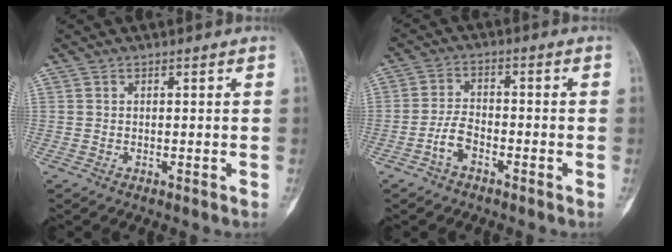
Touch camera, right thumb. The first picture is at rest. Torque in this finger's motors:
{"motor_torque": [-0.45, 0.19, 0.52, -0.02, -0.02]}